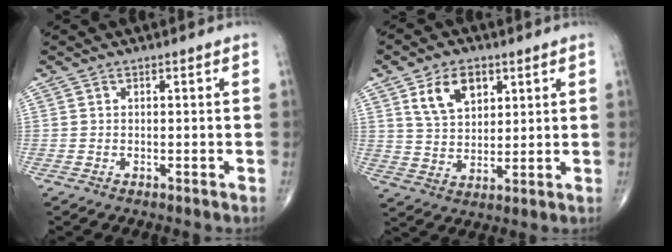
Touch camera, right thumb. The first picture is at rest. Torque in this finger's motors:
{"motor_torque": [0.06, 2.10, 0.29, 0.23, 0.02]}